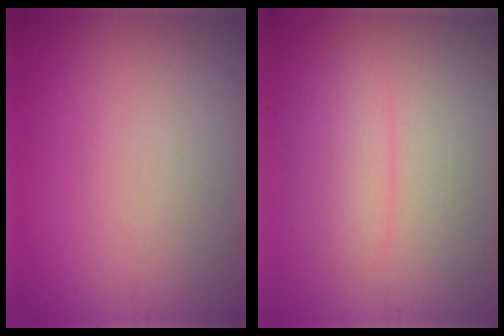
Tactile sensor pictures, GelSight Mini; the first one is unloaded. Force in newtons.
{"total": 2.2, "press": 2.2, "slide": 0.1}